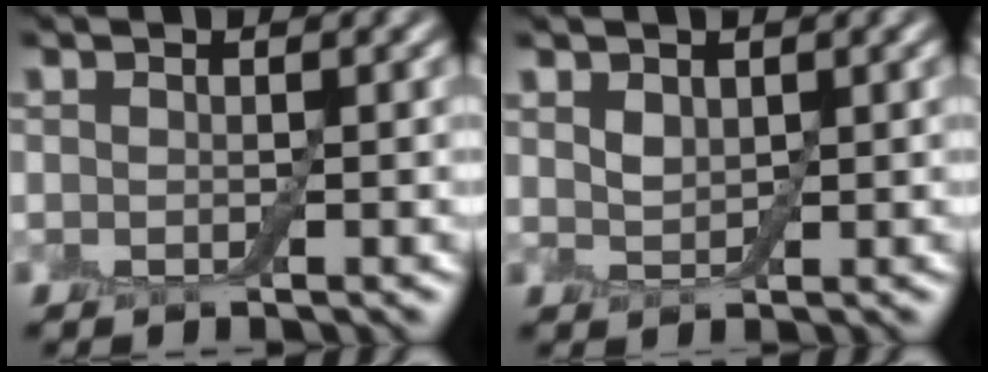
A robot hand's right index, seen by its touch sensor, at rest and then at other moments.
{"total": 1.2, "force": [0.8, 0.7, 0.6], "torque": [-0.015, 0.000, 0.019]}